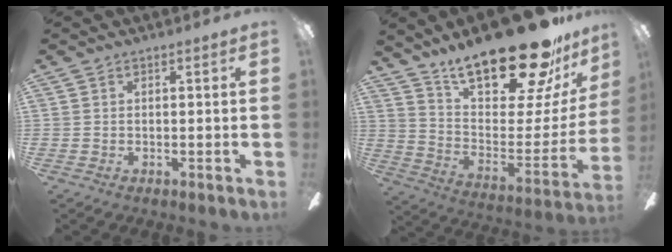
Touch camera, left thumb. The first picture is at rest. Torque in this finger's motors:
{"motor_torque": [3.03, 1.98, 1.35, -1.42, 0.18]}